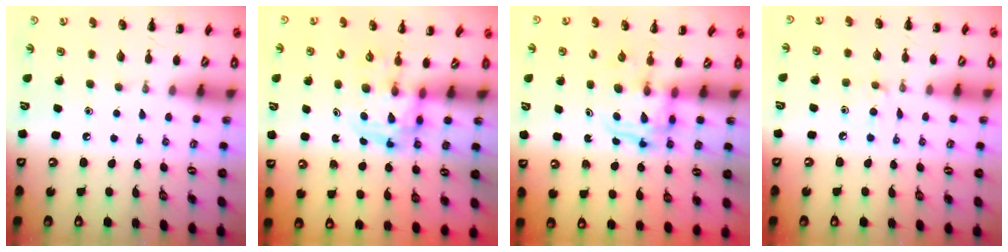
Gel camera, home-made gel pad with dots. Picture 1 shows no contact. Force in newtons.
{"total": 3.6, "press": 3.5, "slide": 0.6}
{"total": 3.5, "press": 3.5, "slide": 0.3}
{"total": 5.3, "press": 5.1, "slide": 1.3}